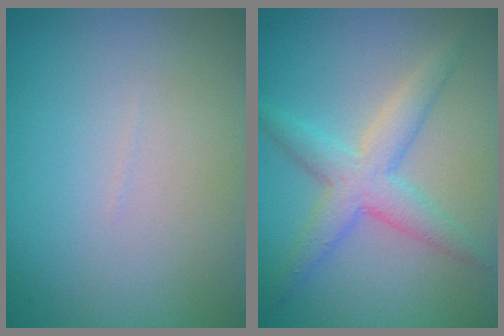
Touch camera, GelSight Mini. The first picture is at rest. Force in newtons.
{"total": 4.1, "press": 4.1, "slide": 0.1}